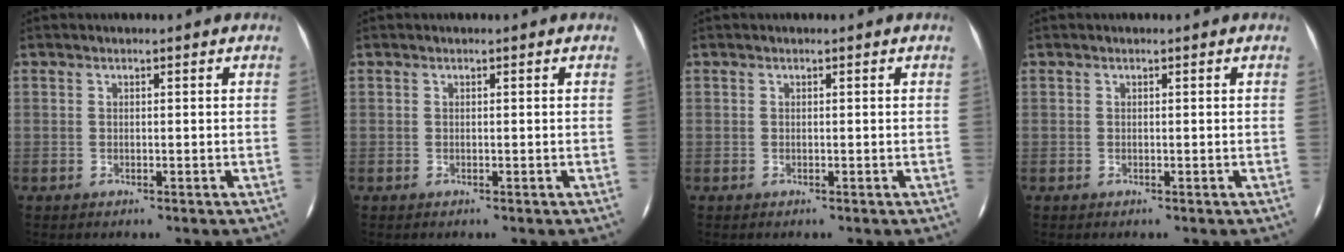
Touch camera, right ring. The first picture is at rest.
{"total": 0.0}
{"total": 0.0}
{"total": 0.0}